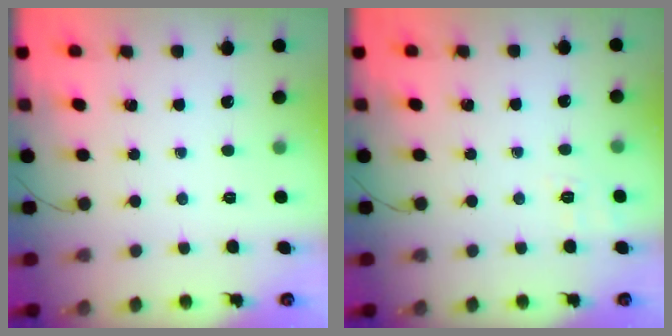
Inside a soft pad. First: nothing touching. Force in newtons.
{"total": 2.6, "press": 1.6, "slide": 2.1}